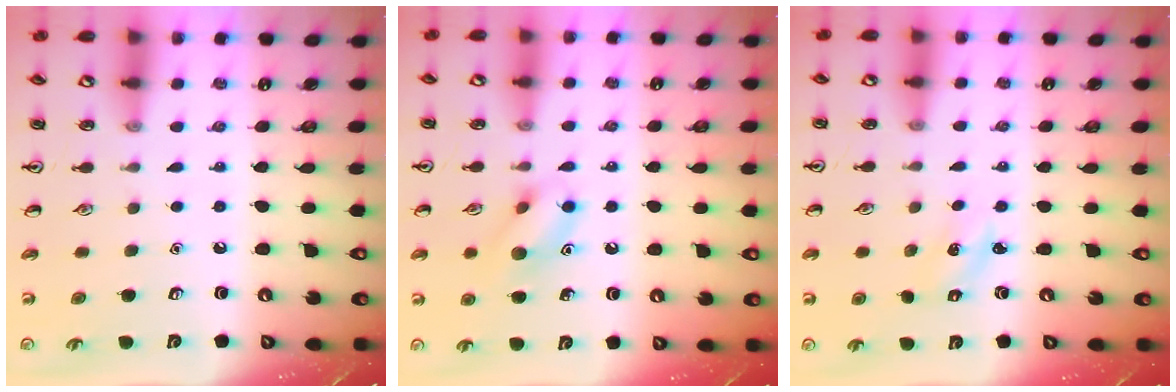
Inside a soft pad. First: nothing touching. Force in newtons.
{"total": 10.1, "press": 10.1, "slide": 0.5}
{"total": 1.4, "press": 1.3, "slide": 0.5}